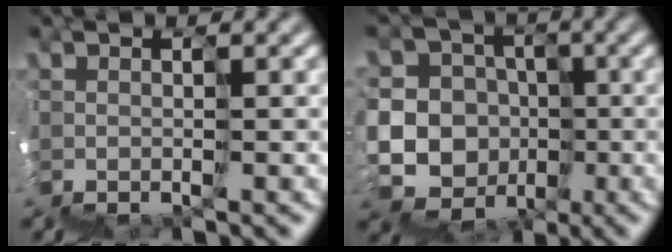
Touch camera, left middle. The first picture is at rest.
{"total": 11.8, "force": [-5.0, 10.7, 0.3], "torque": [-0.003, 0.001, -0.086]}